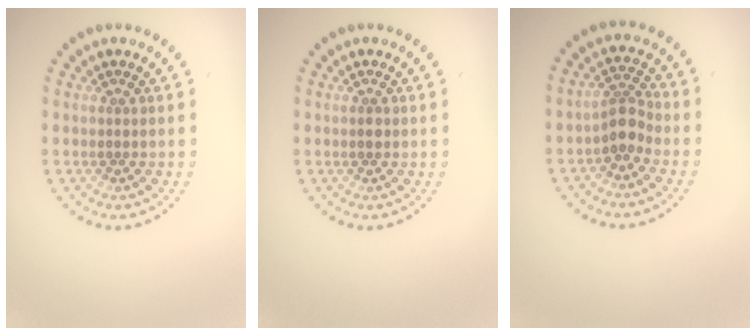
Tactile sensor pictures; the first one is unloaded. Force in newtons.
{"total": 0.8, "press": 0.8, "slide": 0.1}
{"total": 2.6, "press": 2.0, "slide": 1.6}